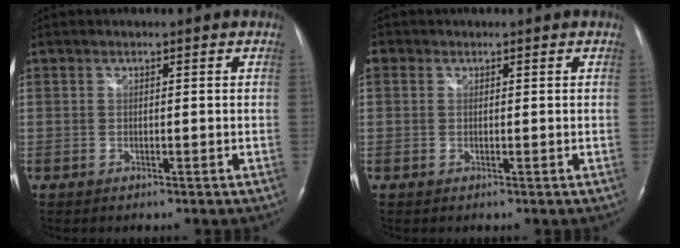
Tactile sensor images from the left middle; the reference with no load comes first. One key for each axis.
{"total": 1.4, "fx": 0.5, "fy": 1.2, "fz": 0.5, "tx": -0.009, "ty": 0.011, "tz": 0.008}